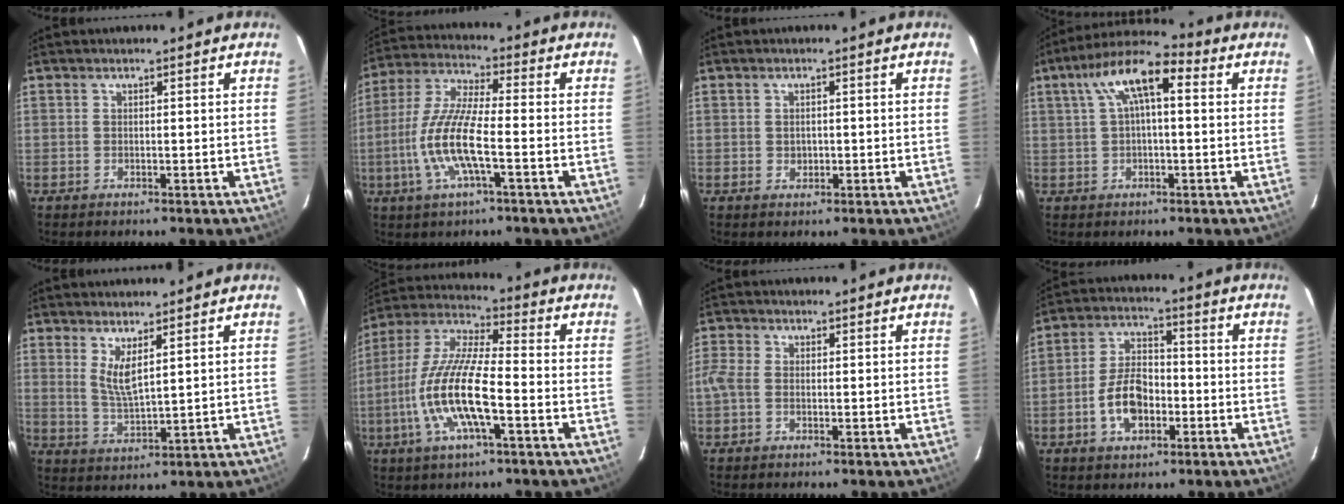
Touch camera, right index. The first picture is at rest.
{"total": 12.5, "force": [-3.5, 2.4, 11.8], "torque": [-0.250, -0.003, -0.072]}
{"total": 1.6, "force": [-0.2, 1.4, 0.7], "torque": [-0.008, 0.002, -0.002]}
{"total": 10.4, "force": [2.8, 3.8, 9.3], "torque": [-0.174, 0.035, 0.044]}
{"total": 4.8, "force": [2.5, 1.0, 4.0], "torque": [-0.076, -0.016, 0.049]}
{"total": 15.7, "force": [-4.9, 3.7, 14.5], "torque": [-0.299, -0.007, -0.101]}
{"total": 3.1, "force": [-0.6, 2.1, 2.3], "torque": [-0.054, 0.002, -0.014]}
{"total": 9.4, "force": [-3.3, 5.6, 6.9], "torque": [-0.138, 0.017, -0.052]}